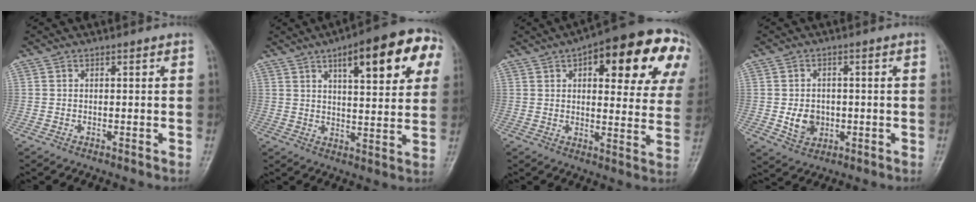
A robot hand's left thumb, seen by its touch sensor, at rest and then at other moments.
{"total": 18.3, "force": [7.7, 6.2, 15.4], "torque": [-0.170, -0.002, 0.097]}
{"total": 24.2, "force": [10.1, 9.6, 19.8], "torque": [-0.218, 0.008, 0.124]}
{"total": 5.7, "force": [-0.8, 4.7, 3.1], "torque": [-0.031, 0.002, -0.009]}